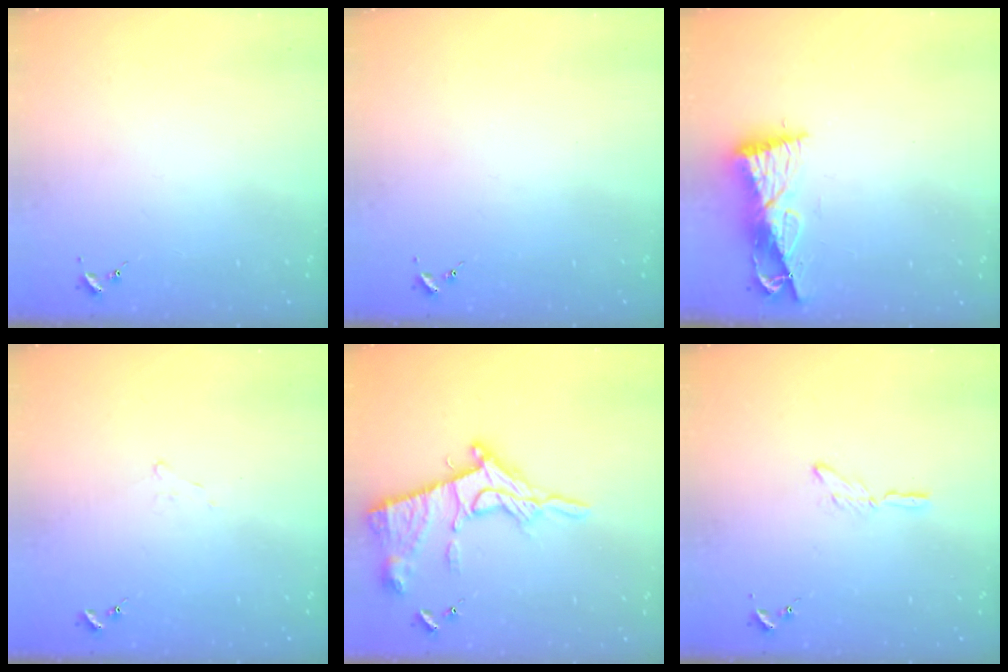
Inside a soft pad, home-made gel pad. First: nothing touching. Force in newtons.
{"total": 0.0}
{"total": 9.2, "press": 9.2, "slide": 1.1}
{"total": 4.4, "press": 4.3, "slide": 0.6}
{"total": 15.7, "press": 15.7, "slide": 1.3}
{"total": 2.9, "press": 2.9, "slide": 0.3}